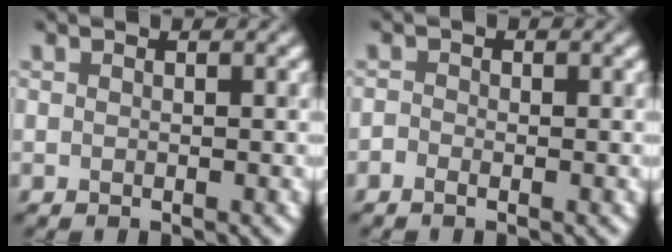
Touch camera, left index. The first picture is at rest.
{"total": 0.8, "force": [-0.6, 0.3, 0.5], "torque": [-0.008, 0.003, -0.014]}